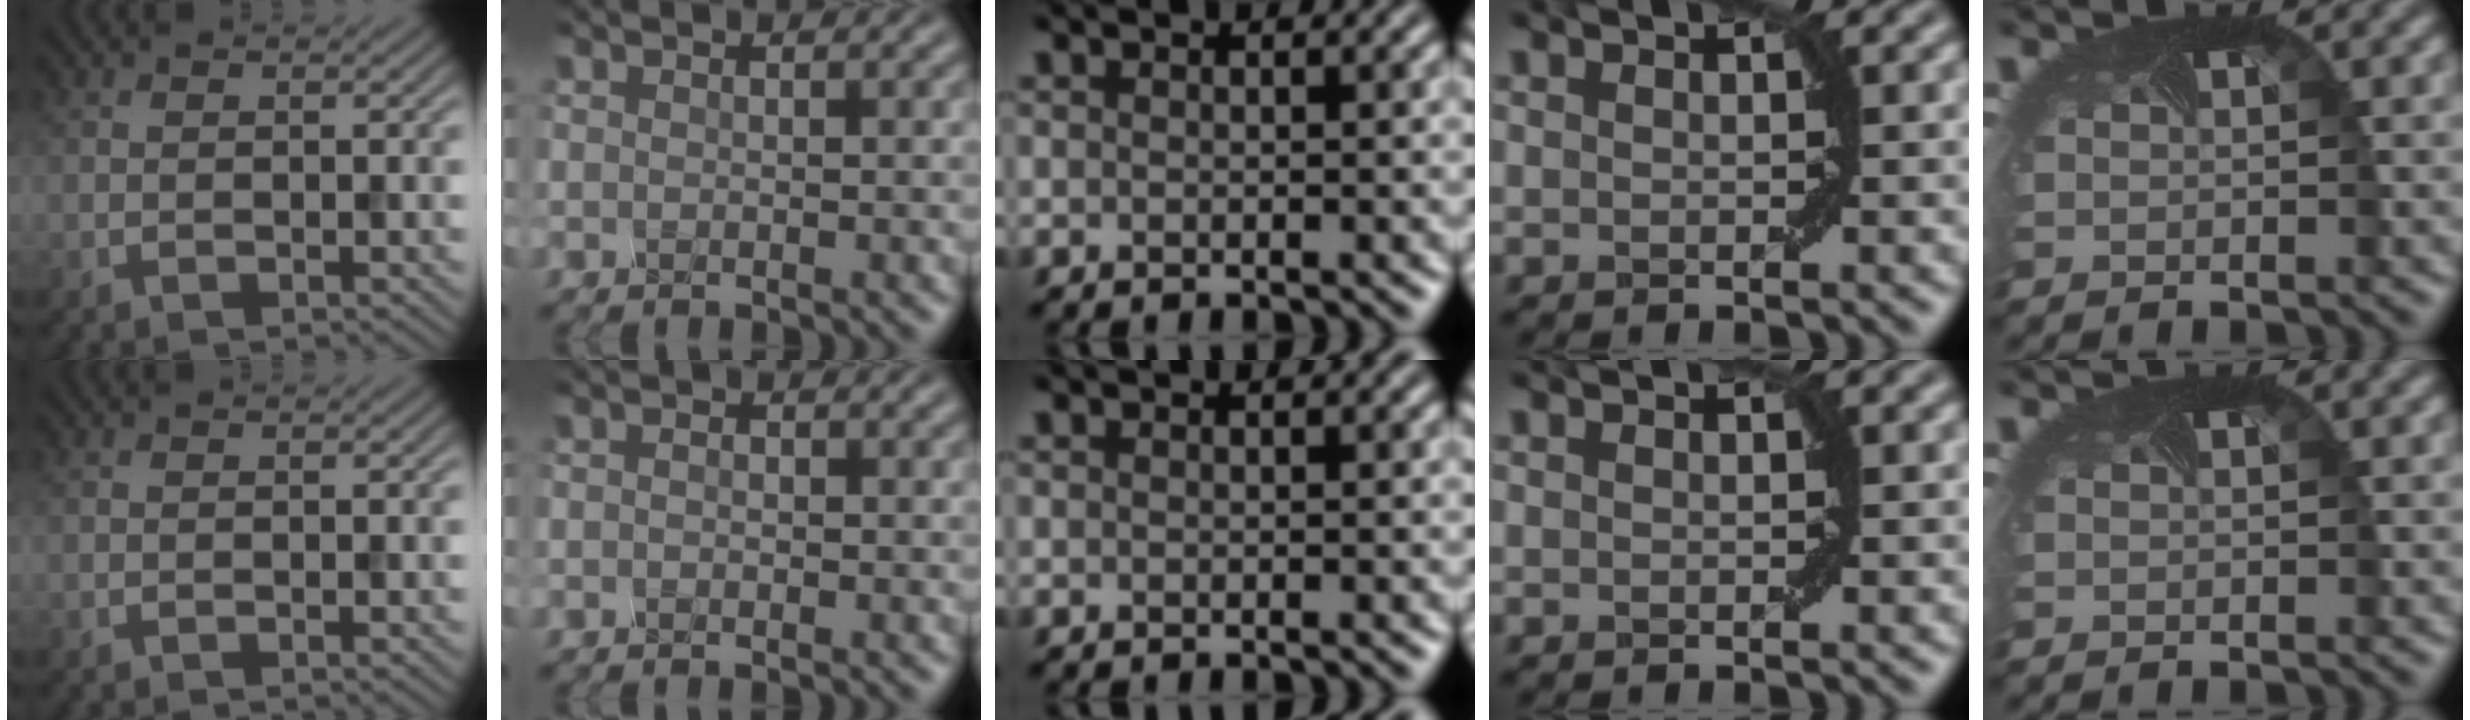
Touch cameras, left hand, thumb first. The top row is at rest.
{"index": {"total": 0.8, "force": [-0.1, 0.5, 0.6], "torque": [-0.008, -0.002, -0.003]}}